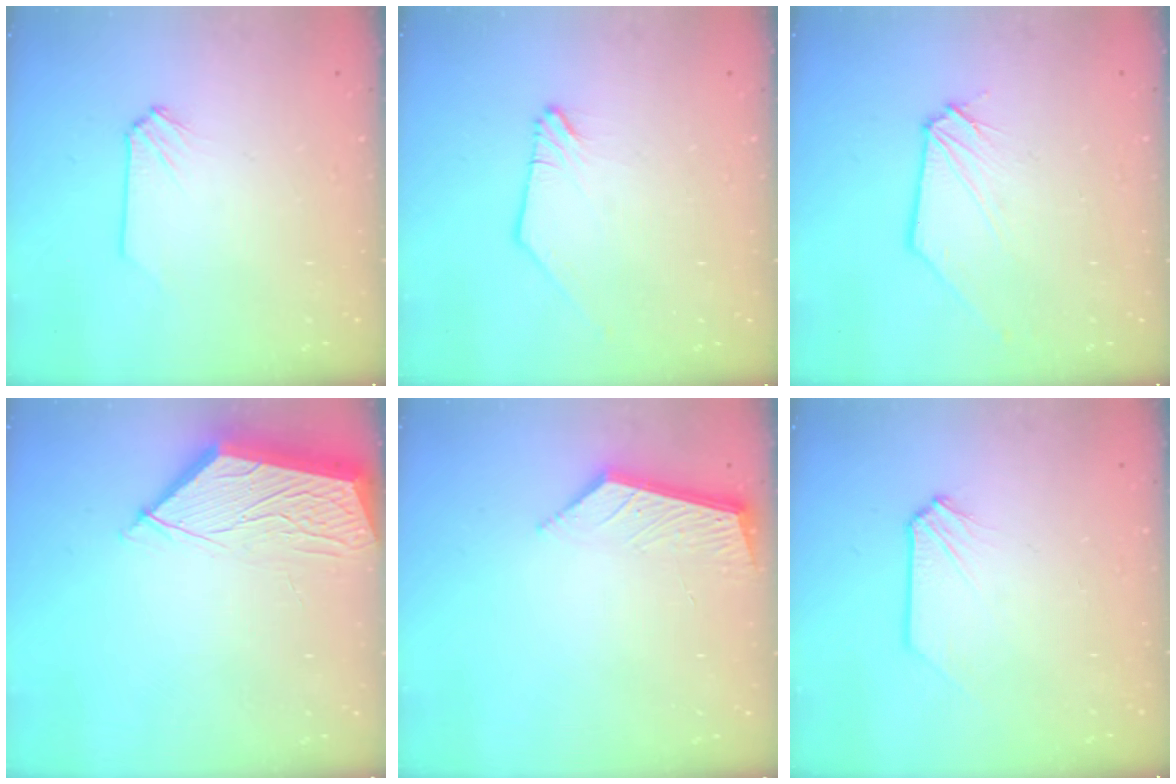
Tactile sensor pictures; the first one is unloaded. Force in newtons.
{"total": 0.0}
{"total": 0.7, "press": 0.7, "slide": 0.1}
{"total": 5.4, "press": 5.4, "slide": 0.7}
{"total": 5.9, "press": 5.9, "slide": 0.7}
{"total": 0.0}